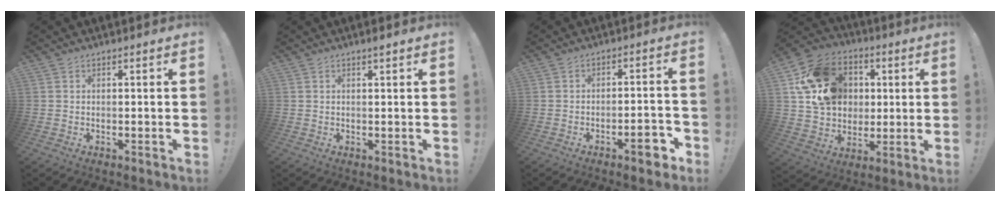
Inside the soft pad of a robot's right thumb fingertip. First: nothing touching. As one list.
[{"total": 1.3, "force": [1.0, -0.1, 0.9], "torque": [-0.012, -0.003, 0.017]}, {"total": 6.9, "force": [-3.9, 2.0, 5.4], "torque": [-0.062, 0.016, -0.064]}, {"total": 18.8, "force": [5.2, 15.8, 8.9], "torque": [-0.118, 0.000, 0.121]}]